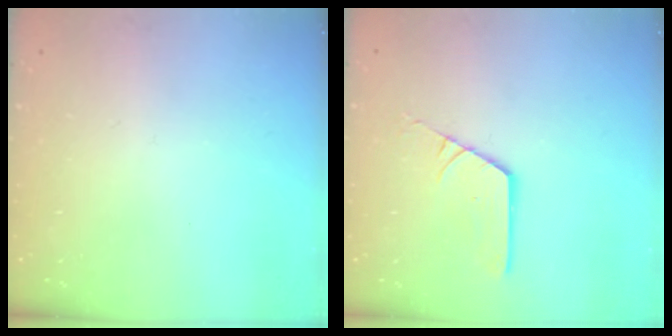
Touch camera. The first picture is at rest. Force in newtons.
{"total": 2.6, "press": 2.6, "slide": 0.2}